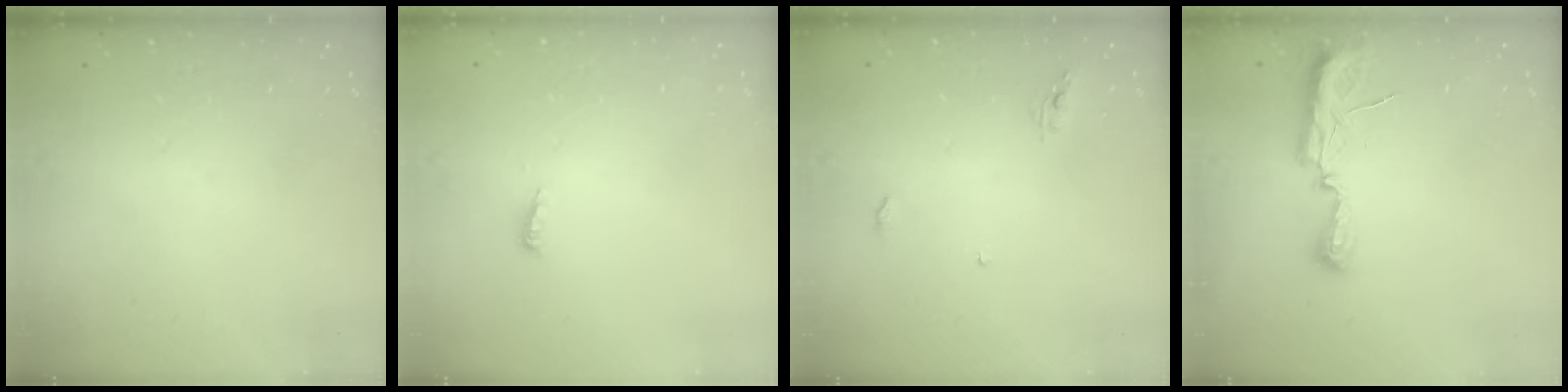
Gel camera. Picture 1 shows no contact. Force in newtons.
{"total": 3.9, "press": 3.9, "slide": 0.4}
{"total": 4.1, "press": 4.1, "slide": 0.3}
{"total": 7.7, "press": 7.6, "slide": 1.0}